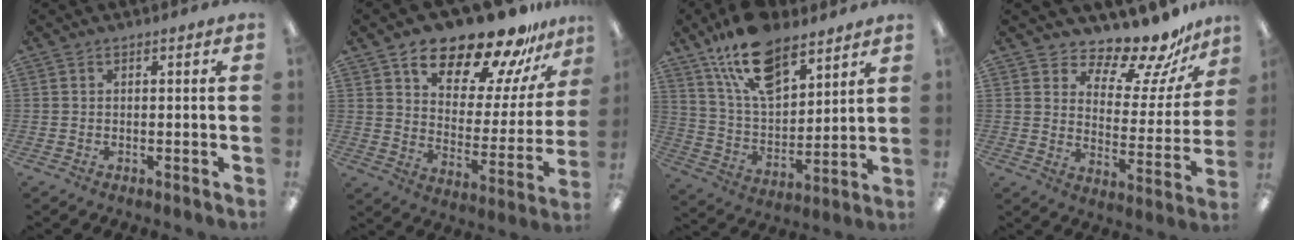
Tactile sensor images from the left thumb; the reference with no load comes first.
{"total": 20.5, "force": [17.0, 6.9, 9.1], "torque": [-0.147, -0.129, 0.286]}
{"total": 17.7, "force": [12.2, 8.5, 9.6], "torque": [-0.177, -0.055, 0.220]}
{"total": 12.6, "force": [11.4, 3.7, 4.0], "torque": [-0.058, -0.107, 0.195]}